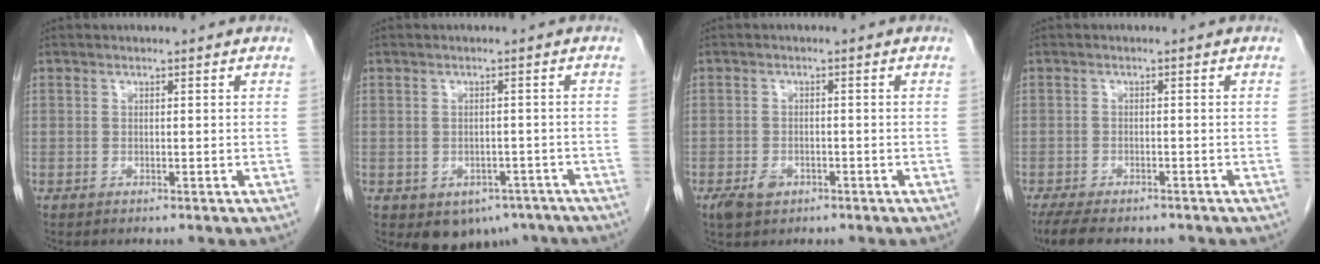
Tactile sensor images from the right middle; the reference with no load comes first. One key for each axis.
{"total": 5.9, "fx": -3.7, "fy": 4.1, "fz": 2.2, "tx": -0.014, "ty": 0.007, "tz": -0.040}
{"total": 3.0, "fx": -1.7, "fy": 1.9, "fz": 1.7, "tx": -0.034, "ty": -0.001, "tz": -0.021}
{"total": 8.9, "fx": -7.2, "fy": 2.9, "fz": 4.2, "tx": -0.068, "ty": -0.011, "tz": -0.105}